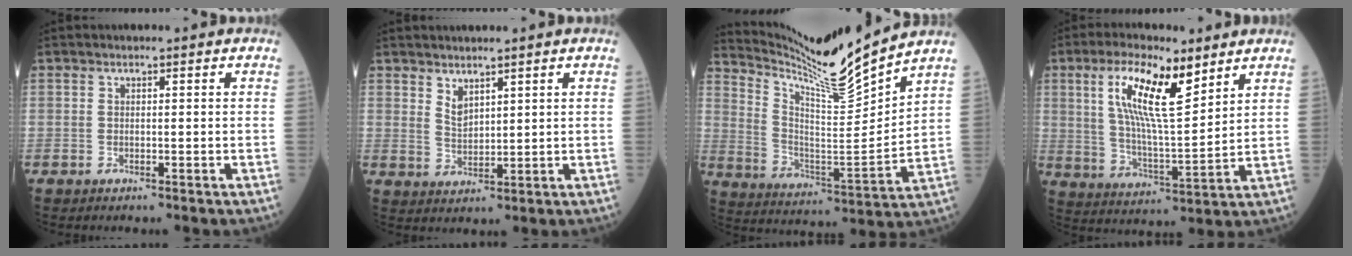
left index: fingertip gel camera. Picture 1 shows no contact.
{"total": 2.9, "force": [2.3, 1.1, 1.5], "torque": [-0.035, -0.005, 0.055]}
{"total": 14.4, "force": [13.4, -2.2, 5.0], "torque": [-0.103, -0.038, 0.236]}
{"total": 12.5, "force": [6.6, 2.7, 10.2], "torque": [-0.201, 0.012, 0.124]}